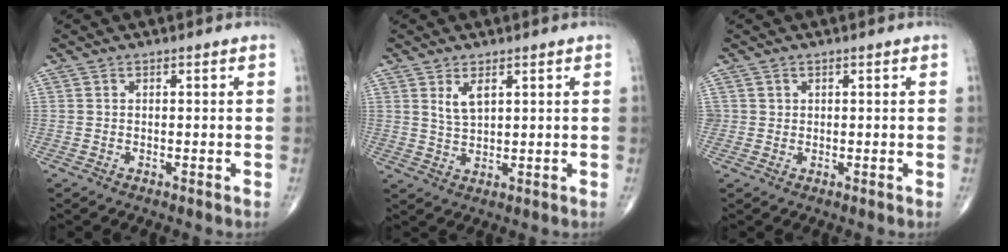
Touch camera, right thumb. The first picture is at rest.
{"total": 3.7, "force": [1.8, 1.6, 2.8], "torque": [-0.049, -0.012, 0.039]}
{"total": 0.9, "force": [0.2, 0.8, 0.0], "torque": [0.012, 0.002, 0.002]}